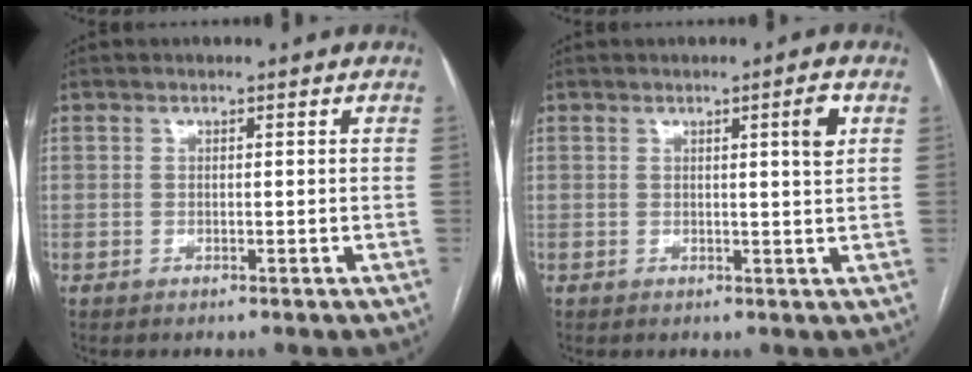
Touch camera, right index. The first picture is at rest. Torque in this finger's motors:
{"motor_torque": [0.03, 0.00, 0.04, 0.04]}